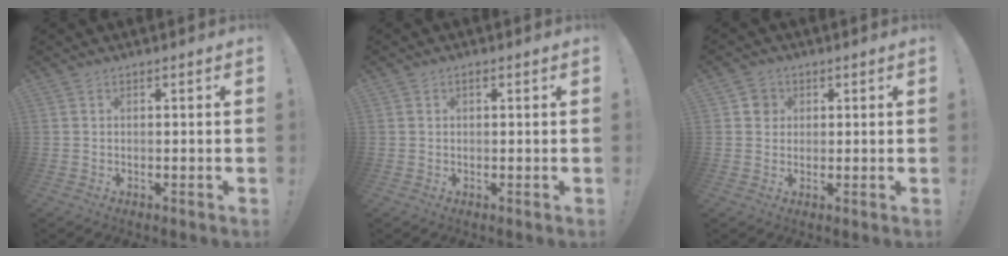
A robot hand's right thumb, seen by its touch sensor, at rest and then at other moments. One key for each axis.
{"total": 0.7, "fx": 0.2, "fy": 0.6, "fz": 0.3, "tx": 0.000, "ty": 0.001, "tz": 0.001}
{"total": 3.9, "fx": 0.9, "fy": 3.6, "fz": 1.1, "tx": -0.005, "ty": 0.004, "tz": 0.015}